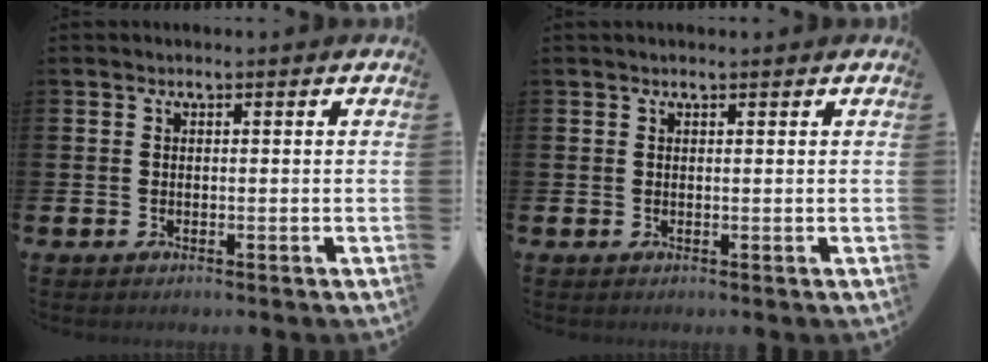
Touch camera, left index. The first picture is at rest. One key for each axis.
{"total": 0.6, "fx": 0.5, "fy": 0.1, "fz": 0.2, "tx": -0.001, "ty": 0.000, "tz": 0.009}